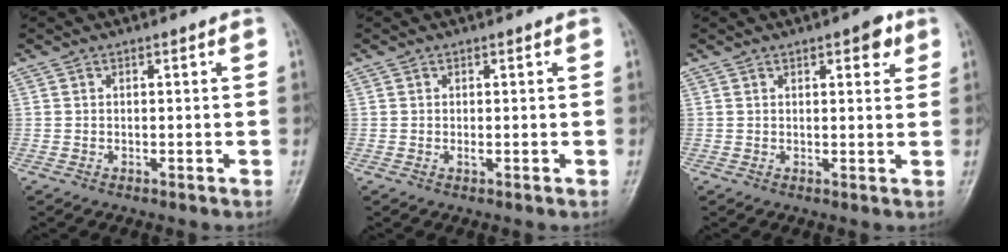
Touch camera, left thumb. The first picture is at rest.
{"total": 0.8, "force": [0.1, 0.2, 0.8], "torque": [-0.015, 0.003, 0.004]}
{"total": 4.0, "force": [2.2, 1.6, 3.0], "torque": [-0.026, -0.006, 0.023]}